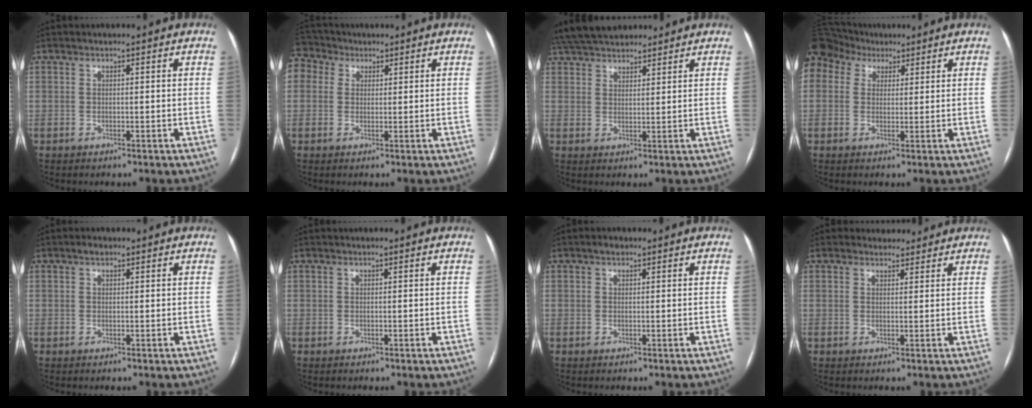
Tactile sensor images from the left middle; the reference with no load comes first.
{"total": 5.0, "force": [2.6, 4.1, 1.2], "torque": [-0.035, 0.031, 0.053]}
{"total": 11.6, "force": [10.2, 3.6, 4.2], "torque": [-0.077, 0.047, 0.172]}
{"total": 12.6, "force": [7.3, 9.3, 4.5], "torque": [-0.134, 0.069, 0.139]}
{"total": 1.0, "force": [0.6, 0.5, 0.5], "torque": [-0.009, 0.007, 0.009]}
{"total": 0.0}
{"total": 1.0, "force": [0.6, 0.6, 0.5], "torque": [-0.009, 0.008, 0.008]}
{"total": 2.8, "force": [2.5, 1.4, -0.2], "torque": [0.006, 0.009, 0.029]}